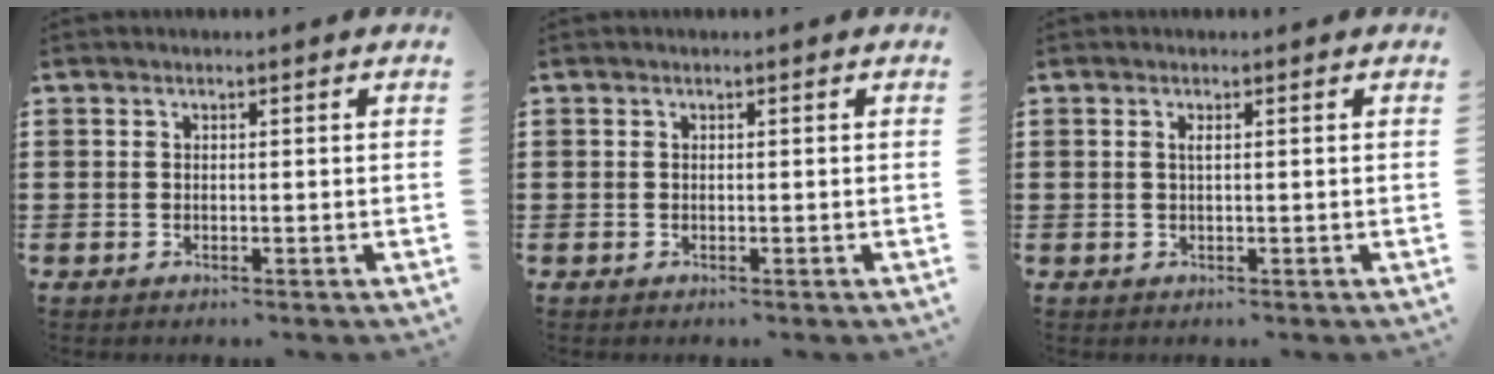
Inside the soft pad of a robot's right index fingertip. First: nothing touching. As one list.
[{"total": 0.0}, {"total": 0.8, "force": [0.2, 0.0, 0.7], "torque": [-0.015, -0.001, 0.004]}]